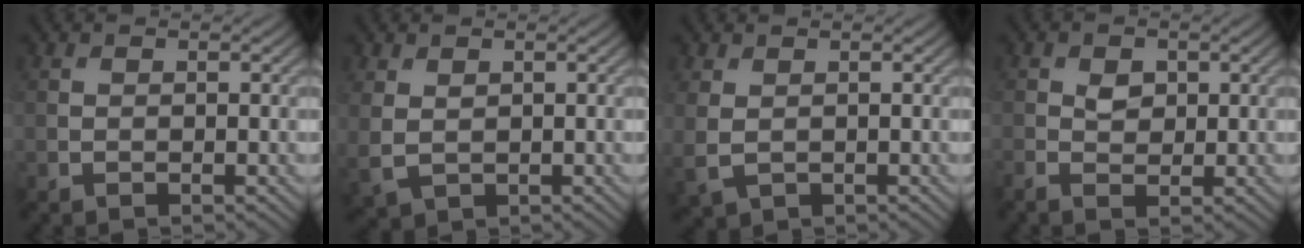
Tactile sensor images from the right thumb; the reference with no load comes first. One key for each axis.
{"total": 3.1, "fx": 0.6, "fy": 2.2, "fz": 2.0, "tx": -0.060, "ty": -0.008, "tz": 0.018}
{"total": 2.7, "fx": 0.2, "fy": 1.8, "fz": 1.9, "tx": -0.063, "ty": -0.008, "tz": 0.005}
{"total": 2.1, "fx": 0.2, "fy": 1.6, "fz": 1.4, "tx": -0.029, "ty": 0.000, "tz": 0.001}